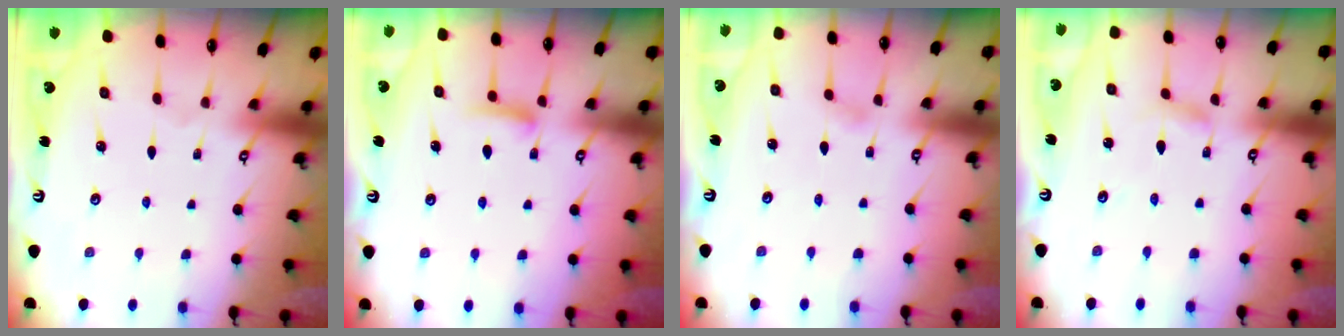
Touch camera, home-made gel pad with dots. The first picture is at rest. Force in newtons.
{"total": 6.5, "press": 6.4, "slide": 0.9}
{"total": 3.2, "press": 3.2, "slide": 0.4}
{"total": 2.6, "press": 2.6, "slide": 0.3}